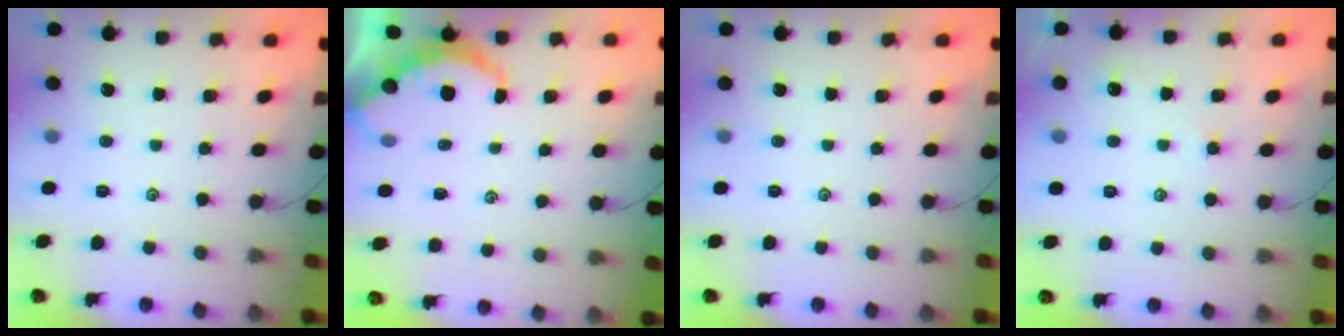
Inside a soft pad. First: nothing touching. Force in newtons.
{"total": 4.2, "press": 4.1, "slide": 0.4}
{"total": 0.0}
{"total": 3.0, "press": 2.9, "slide": 0.4}